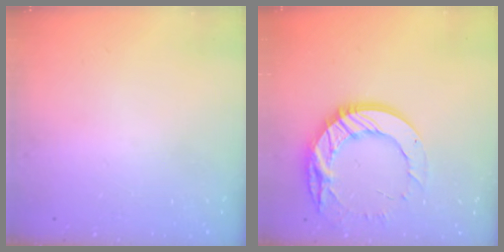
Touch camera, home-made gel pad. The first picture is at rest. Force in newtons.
{"total": 17.2, "press": 17.1, "slide": 1.3}